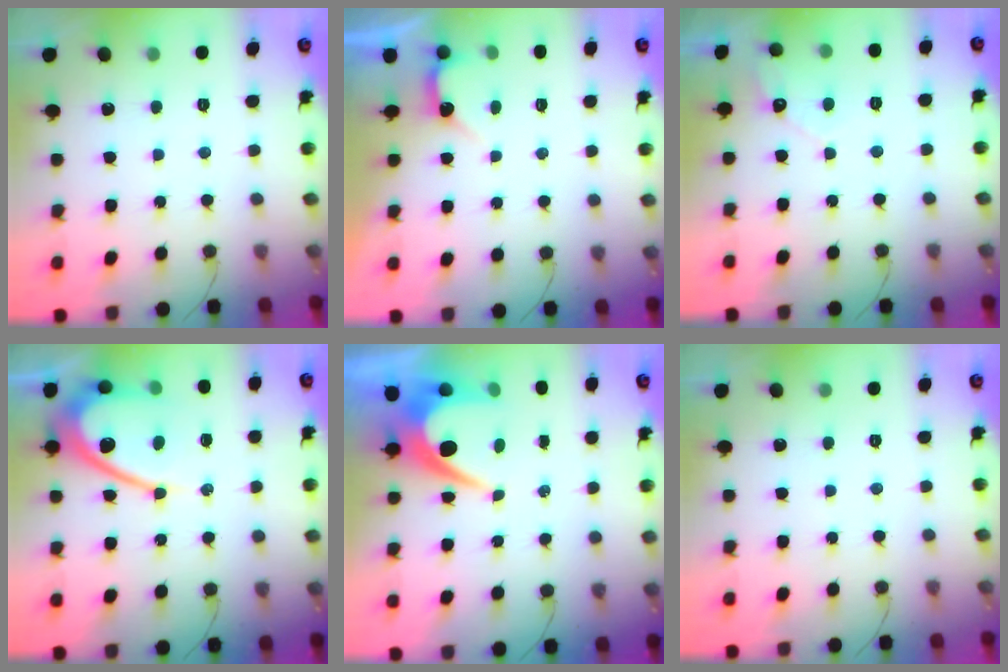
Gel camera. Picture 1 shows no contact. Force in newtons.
{"total": 2.8, "press": 2.8, "slide": 0.2}
{"total": 5.0, "press": 5.0, "slide": 0.4}
{"total": 12.5, "press": 12.4, "slide": 1.1}
{"total": 8.1, "press": 8.1, "slide": 0.5}
{"total": 0.0}